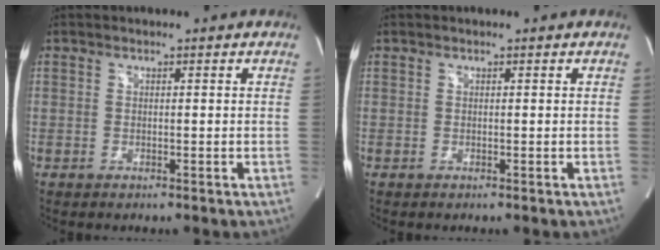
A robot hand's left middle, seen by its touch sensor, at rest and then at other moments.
{"total": 0.0}